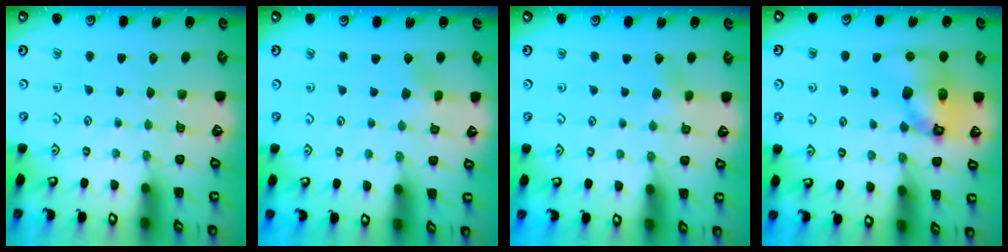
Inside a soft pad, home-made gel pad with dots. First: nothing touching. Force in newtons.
{"total": 2.2, "press": 2.2, "slide": 0.1}
{"total": 3.7, "press": 3.6, "slide": 0.7}
{"total": 12.5, "press": 12.3, "slide": 1.7}